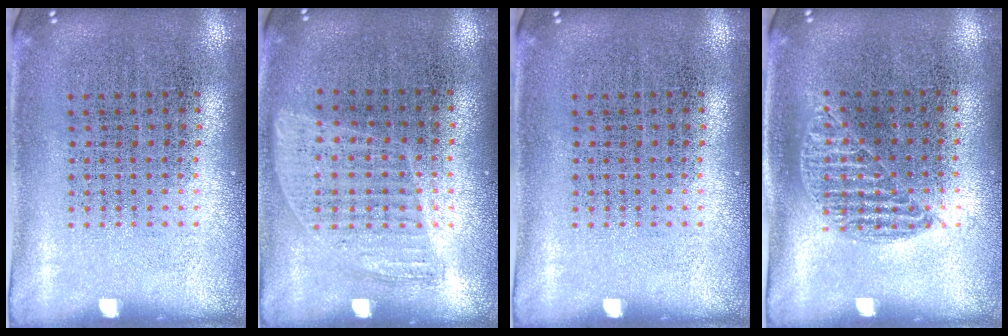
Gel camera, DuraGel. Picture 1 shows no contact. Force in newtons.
{"total": 0.9, "press": 0.8, "slide": 0.4}
{"total": 0.0}
{"total": 0.8, "press": 0.6, "slide": 0.5}